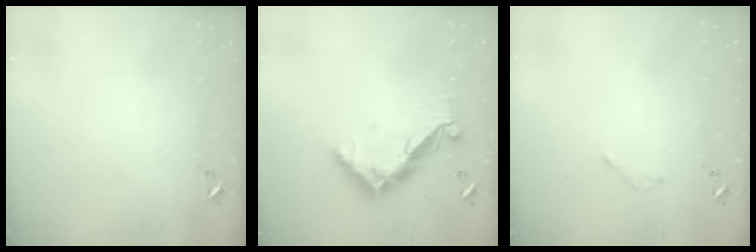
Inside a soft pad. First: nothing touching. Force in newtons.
{"total": 13.7, "press": 13.6, "slide": 1.0}
{"total": 2.0, "press": 2.0, "slide": 0.3}